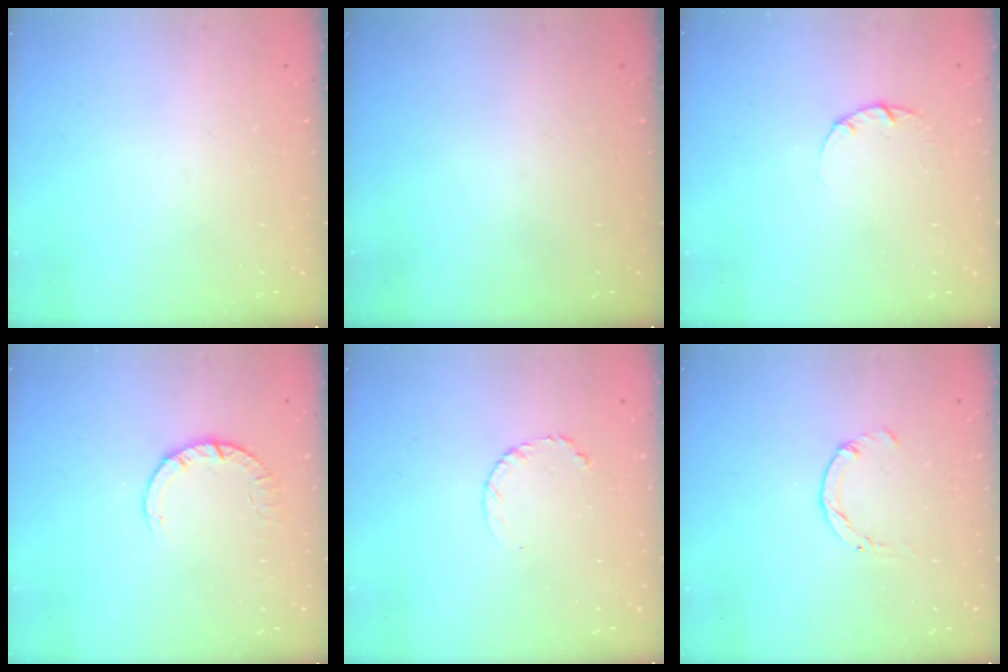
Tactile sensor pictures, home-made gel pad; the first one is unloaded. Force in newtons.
{"total": 0.0}
{"total": 2.2, "press": 2.2, "slide": 0.3}
{"total": 2.8, "press": 2.8, "slide": 0.4}
{"total": 3.7, "press": 3.7, "slide": 0.5}
{"total": 0.0}